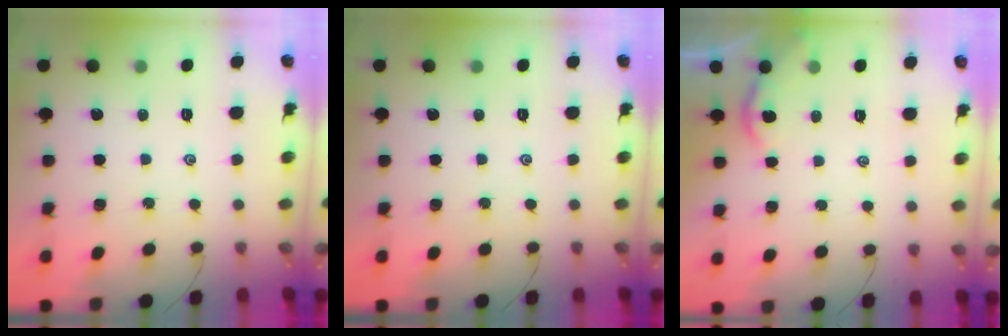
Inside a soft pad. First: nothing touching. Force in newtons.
{"total": 0.0}
{"total": 1.8, "press": 1.7, "slide": 0.5}